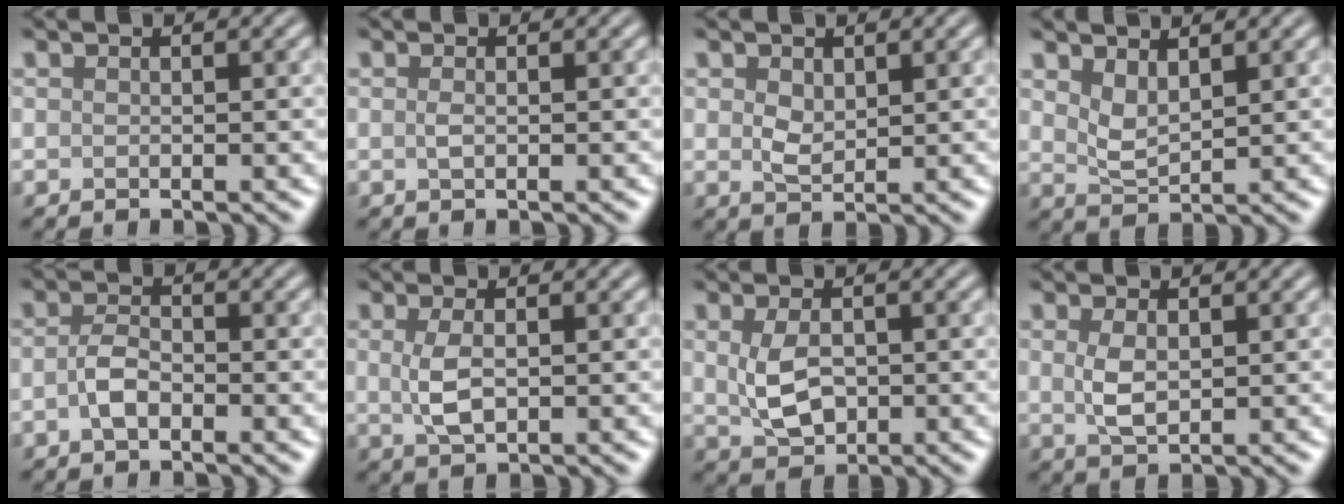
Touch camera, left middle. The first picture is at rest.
{"total": 0.9, "force": [0.0, 0.3, 0.8], "torque": [-0.020, -0.001, 0.000]}
{"total": 2.1, "force": [0.6, 1.4, 1.5], "torque": [-0.032, -0.002, 0.013]}
{"total": 2.3, "force": [1.4, 1.0, 1.6], "torque": [-0.040, -0.007, 0.033]}
{"total": 2.5, "force": [-0.9, 1.3, 1.9], "torque": [-0.040, 0.003, -0.023]}
{"total": 2.9, "force": [0.2, 1.3, 2.5], "torque": [-0.062, -0.002, 0.004]}
{"total": 3.9, "force": [0.0, 2.6, 3.0], "torque": [-0.068, -0.004, 0.006]}
{"total": 2.7, "force": [0.4, 1.4, 2.2], "torque": [-0.055, -0.003, 0.012]}